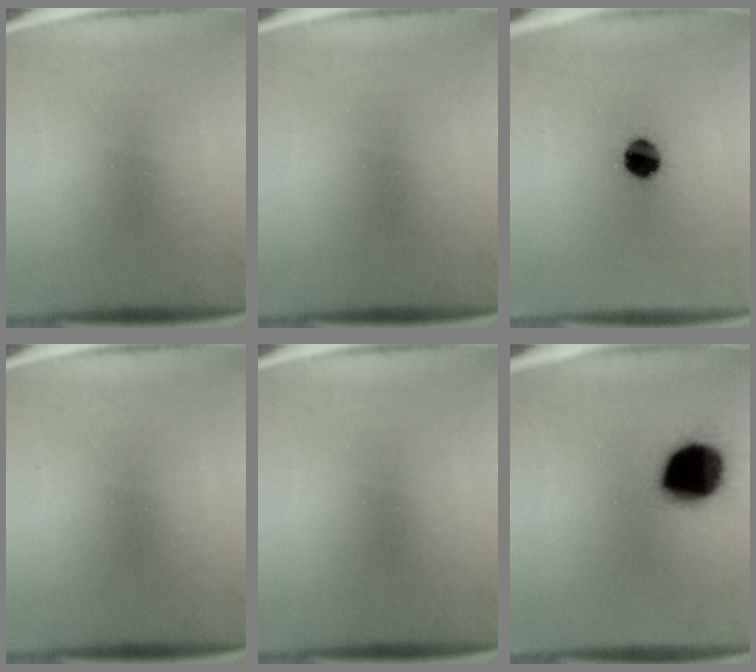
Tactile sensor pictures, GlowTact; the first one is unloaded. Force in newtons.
{"total": 0.0}
{"total": 8.0}
{"total": 0.0}
{"total": 0.0}
{"total": 19.1}